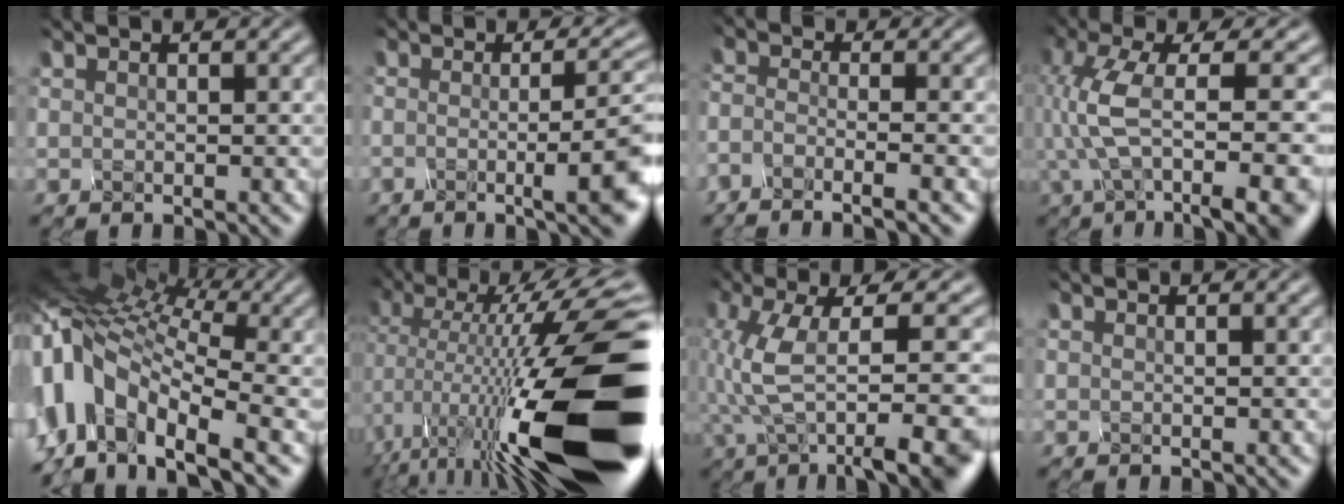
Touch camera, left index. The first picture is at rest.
{"total": 8.9, "force": [-1.4, 2.6, 8.4], "torque": [-0.065, 0.018, -0.026]}
{"total": 3.4, "force": [-2.9, 0.7, 1.6], "torque": [0.000, -0.007, -0.061]}
{"total": 11.1, "force": [-2.7, 3.9, 10.1], "torque": [-0.199, 0.000, -0.030]}
{"total": 11.8, "force": [-3.7, 6.7, 9.0], "torque": [-0.205, 0.016, -0.063]}
{"total": 18.6, "force": [-6.1, 5.2, 16.8], "torque": [-0.292, 0.024, -0.116]}
{"total": 11.0, "force": [-3.8, 3.0, 9.9], "torque": [-0.185, 0.009, -0.051]}
{"total": 0.0}